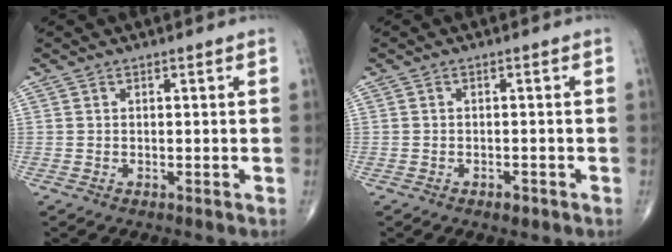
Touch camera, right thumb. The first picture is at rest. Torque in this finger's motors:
{"motor_torque": [-0.23, -0.02, -0.13, -0.02, 0.03]}